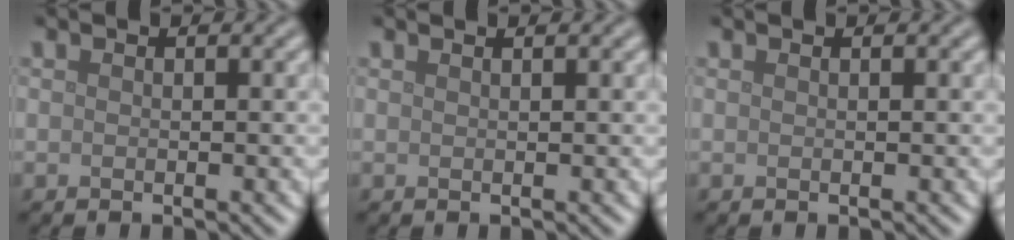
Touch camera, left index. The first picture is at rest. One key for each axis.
{"total": 0.9, "fx": 0.6, "fy": 0.3, "fz": 0.5, "tx": -0.002, "ty": 0.001, "tz": 0.004}
{"total": 0.0}